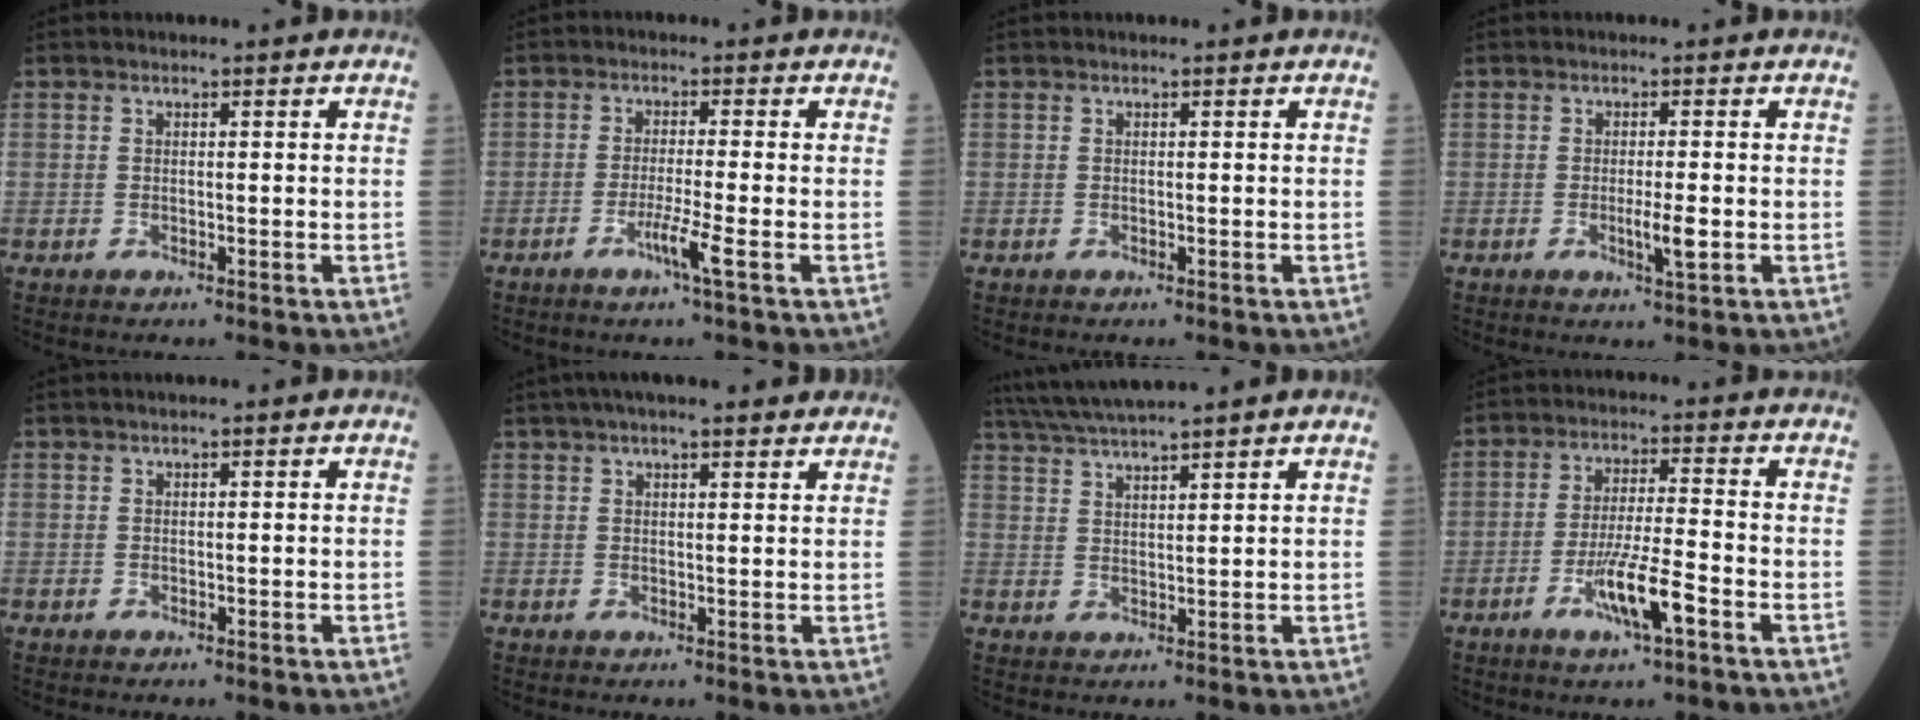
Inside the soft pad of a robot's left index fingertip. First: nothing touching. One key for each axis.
{"total": 3.8, "fx": -1.9, "fy": -0.8, "fz": 3.2, "tx": -0.064, "ty": -0.009, "tz": -0.039}
{"total": 0.0}
{"total": 3.0, "fx": -0.8, "fy": 0.1, "fz": 2.9, "tx": -0.054, "ty": -0.006, "tz": -0.011}
{"total": 1.2, "fx": 1.0, "fy": 0.0, "fz": 0.6, "tx": -0.010, "ty": 0.017, "tz": 0.020}
{"total": 11.8, "fx": 9.8, "fy": 2.0, "fz": 6.3, "tx": -0.095, "ty": 0.038, "tz": 0.132}
{"total": 8.4, "fx": 7.4, "fy": -0.9, "fz": 3.9, "tx": -0.073, "ty": 0.031, "tz": 0.127}
{"total": 7.7, "fx": -3.6, "fy": 0.3, "fz": 6.8, "tx": -0.133, "ty": -0.009, "tz": -0.066}